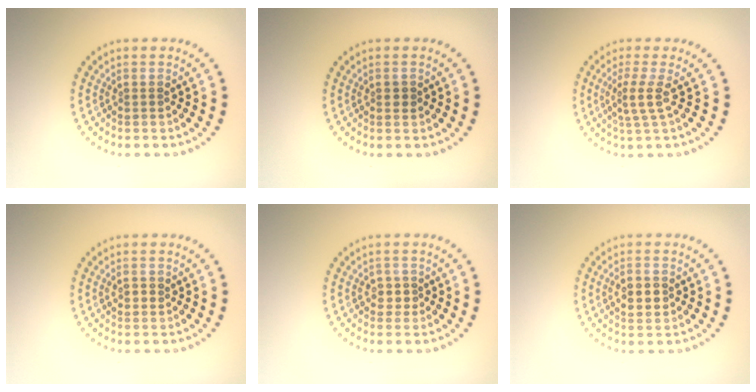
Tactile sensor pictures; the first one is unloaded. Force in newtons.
{"total": 0.8, "press": 0.8, "slide": 0.1}
{"total": 2.1, "press": 1.6, "slide": 1.5}
{"total": 1.0, "press": 0.9, "slide": 0.4}
{"total": 1.4, "press": 1.2, "slide": 0.6}
{"total": 2.6, "press": 2.6, "slide": 0.1}